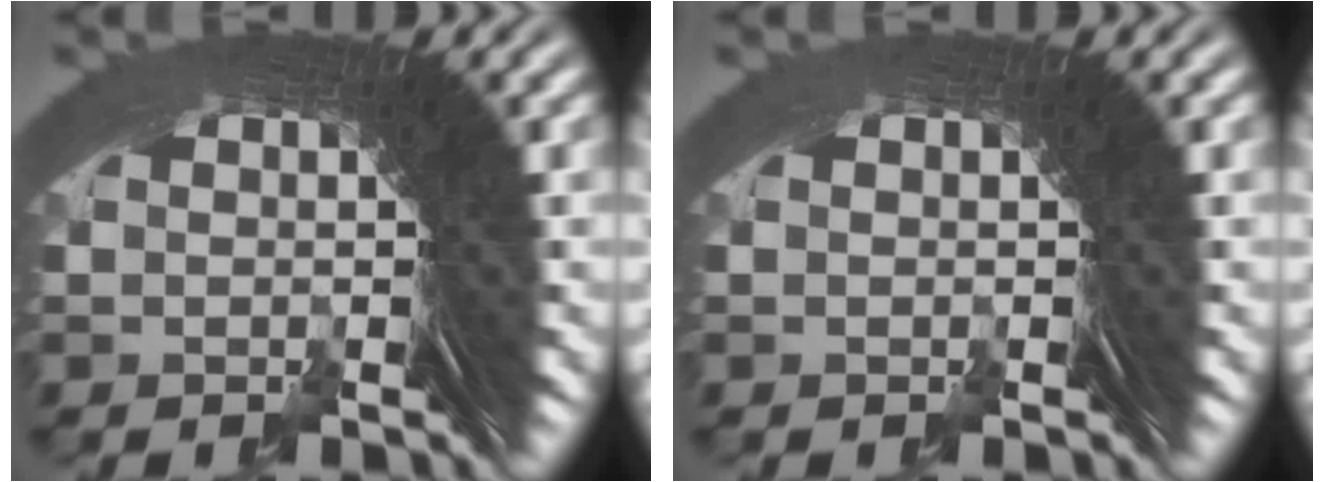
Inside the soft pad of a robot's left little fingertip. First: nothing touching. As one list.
[{"total": 0.0}]